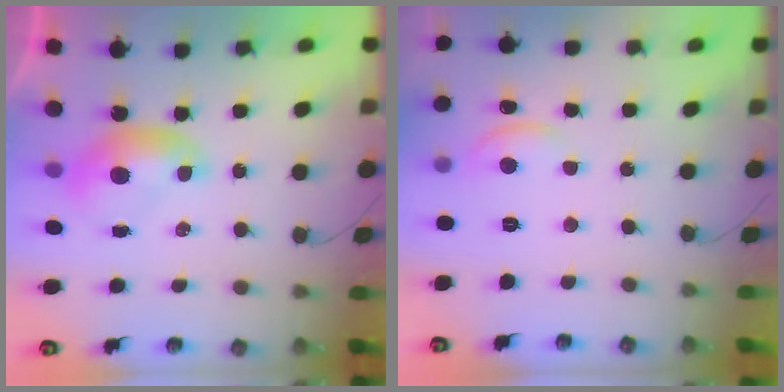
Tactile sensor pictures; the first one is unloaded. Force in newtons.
{"total": 0.9, "press": 0.6, "slide": 0.6}